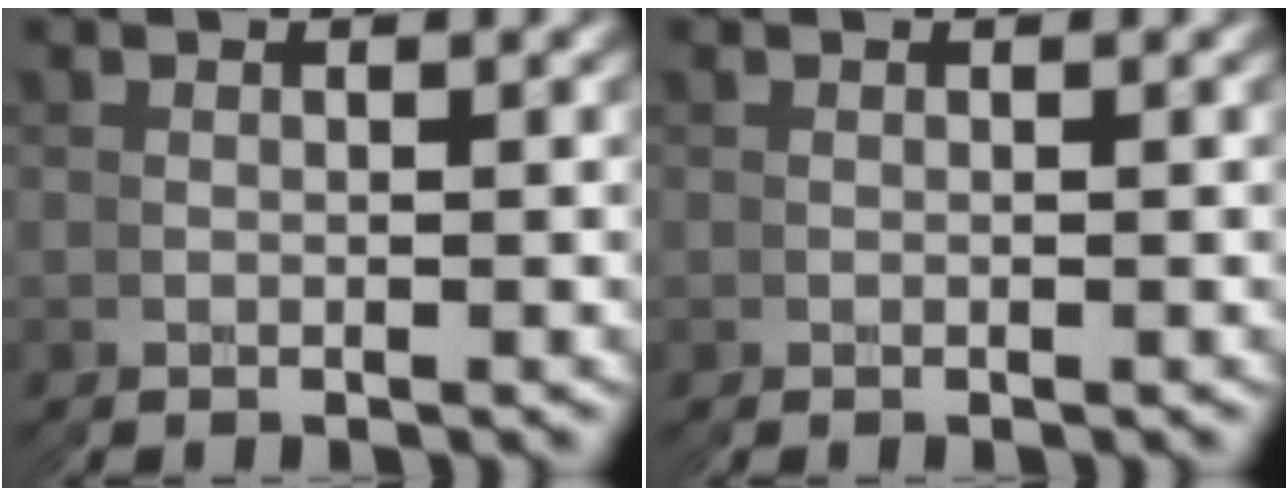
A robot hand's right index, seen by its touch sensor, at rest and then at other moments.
{"total": 0.0}